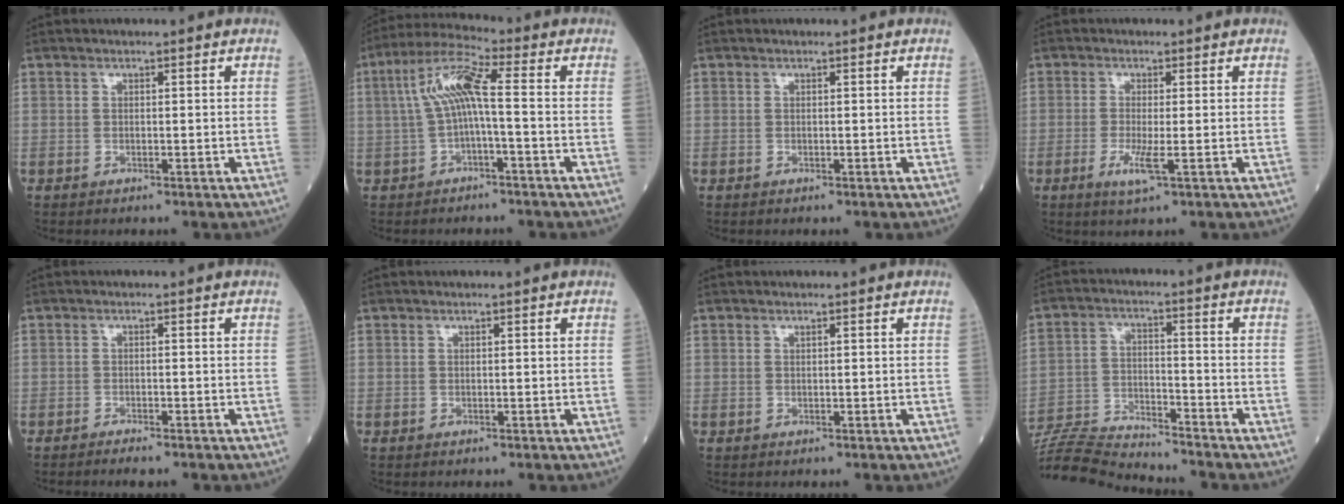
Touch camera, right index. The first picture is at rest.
{"total": 7.9, "force": [0.0, 0.9, 7.9], "torque": [-0.161, 0.030, -0.004]}
{"total": 0.0}
{"total": 3.4, "force": [-1.1, 0.1, 3.2], "torque": [-0.068, -0.009, -0.022]}
{"total": 2.0, "force": [-1.7, 0.1, 1.1], "torque": [-0.018, -0.004, -0.025]}
{"total": 0.0}
{"total": 0.0}
{"total": 13.6, "force": [-13.3, -0.6, 2.8], "torque": [-0.050, 0.003, -0.237]}